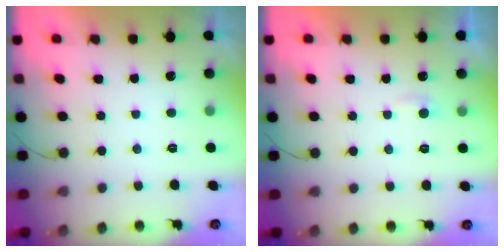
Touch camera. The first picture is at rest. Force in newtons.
{"total": 2.2, "press": 2.2, "slide": 0.2}